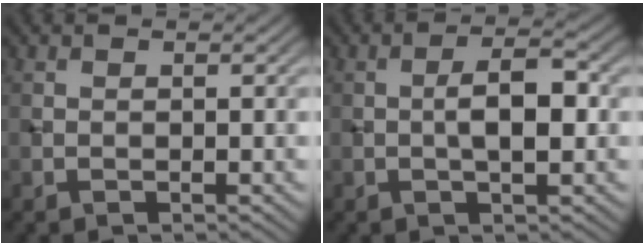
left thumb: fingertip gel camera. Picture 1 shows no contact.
{"total": 4.3, "force": [-0.3, 1.5, 4.0], "torque": [-0.069, 0.009, -0.009]}